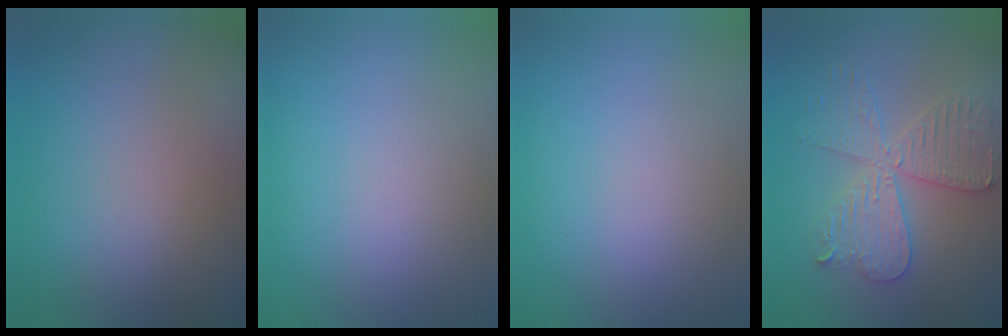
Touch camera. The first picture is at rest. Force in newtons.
{"total": 0.0}
{"total": 0.0}
{"total": 5.6, "press": 5.5, "slide": 0.8}